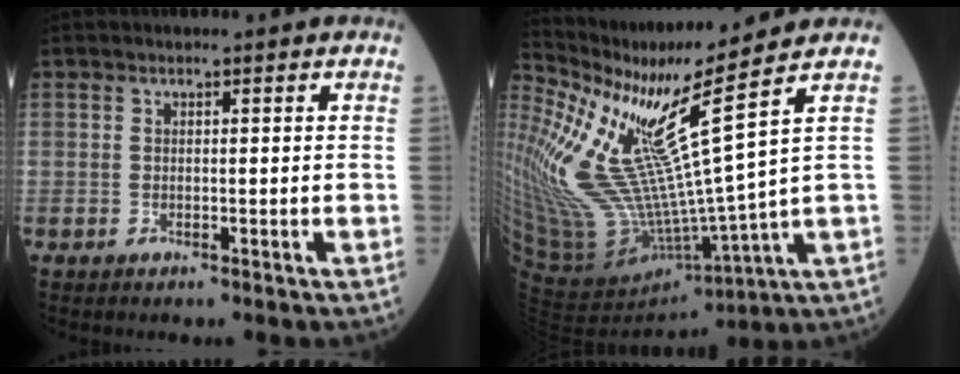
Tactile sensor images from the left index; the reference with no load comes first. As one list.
[{"total": 18.9, "force": [10.7, -2.4, 15.4], "torque": [-0.297, -0.042, 0.212]}]